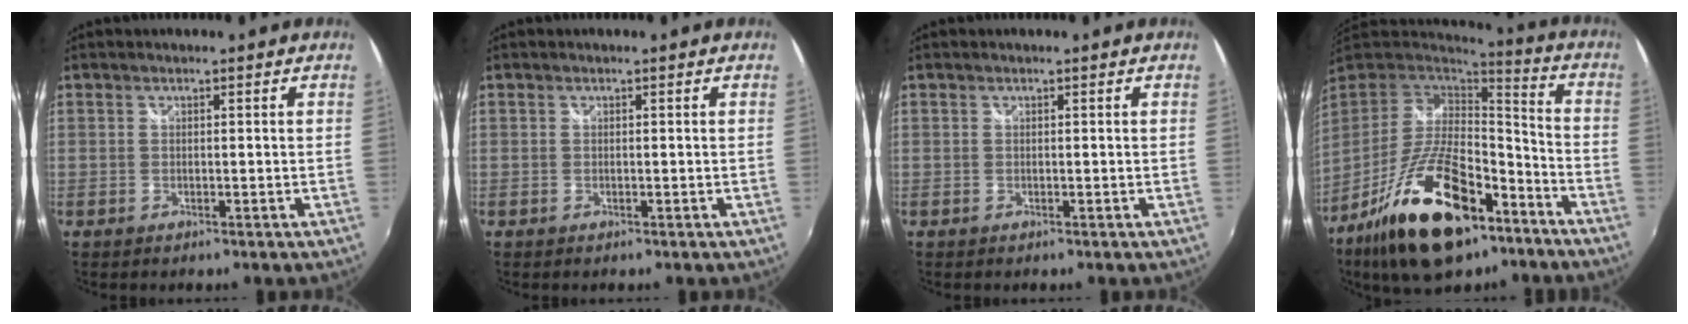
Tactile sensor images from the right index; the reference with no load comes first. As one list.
[{"total": 0.0}, {"total": 0.0}, {"total": 24.2, "force": [-13.9, 10.6, 16.8], "torque": [-0.325, -0.018, -0.224]}]